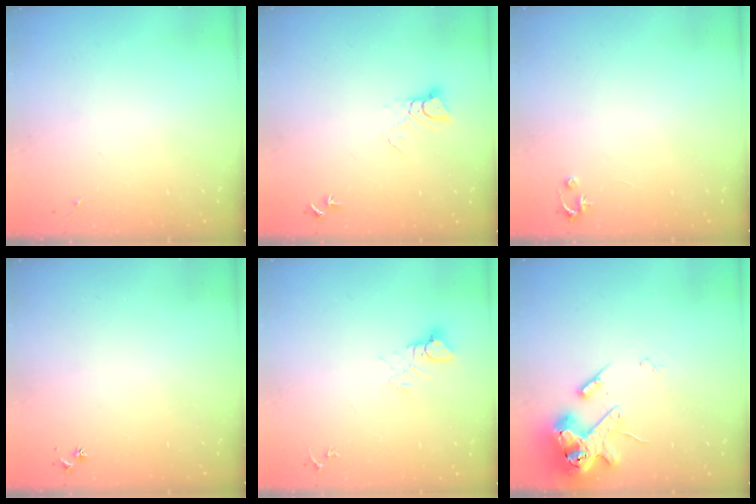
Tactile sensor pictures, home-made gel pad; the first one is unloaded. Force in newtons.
{"total": 4.3, "press": 4.3, "slide": 0.2}
{"total": 2.5, "press": 2.5, "slide": 0.2}
{"total": 3.0, "press": 2.9, "slide": 0.4}
{"total": 5.5, "press": 5.5, "slide": 0.4}
{"total": 15.0, "press": 14.9, "slide": 2.1}